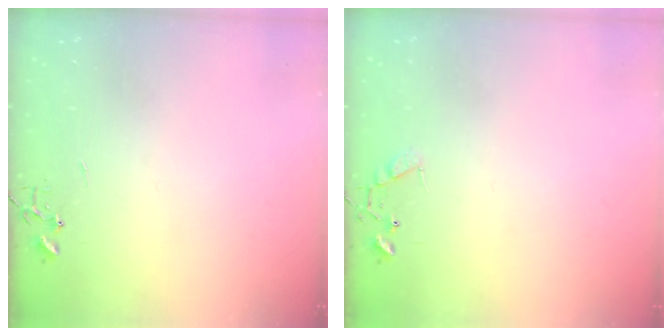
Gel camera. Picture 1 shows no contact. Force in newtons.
{"total": 6.8, "press": 6.8, "slide": 0.5}